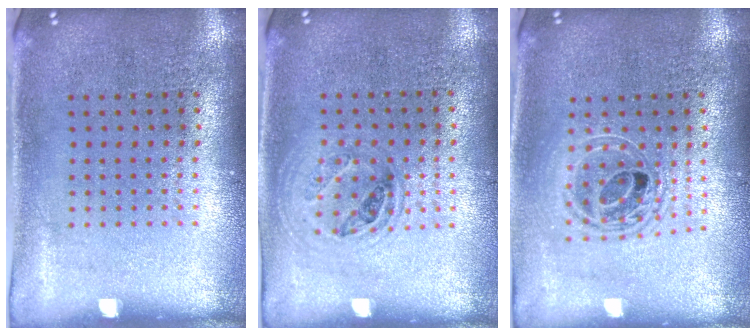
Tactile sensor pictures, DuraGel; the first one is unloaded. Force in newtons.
{"total": 1.0, "press": 0.9, "slide": 0.3}
{"total": 1.6, "press": 1.3, "slide": 0.9}